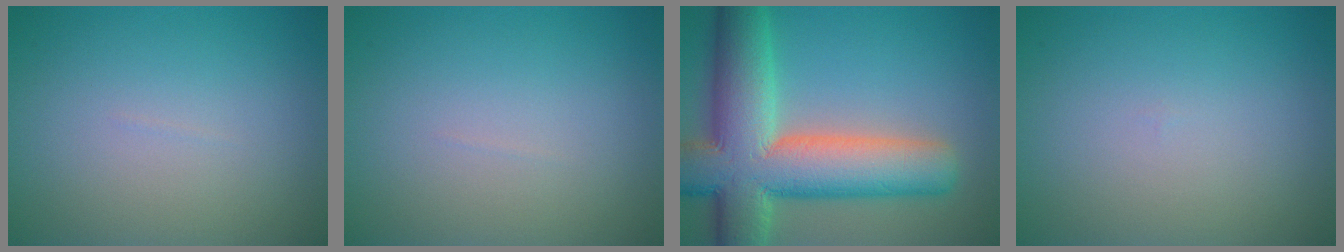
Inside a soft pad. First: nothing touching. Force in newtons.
{"total": 0.0}
{"total": 13.2, "press": 13.2, "slide": 1.2}
{"total": 0.0}